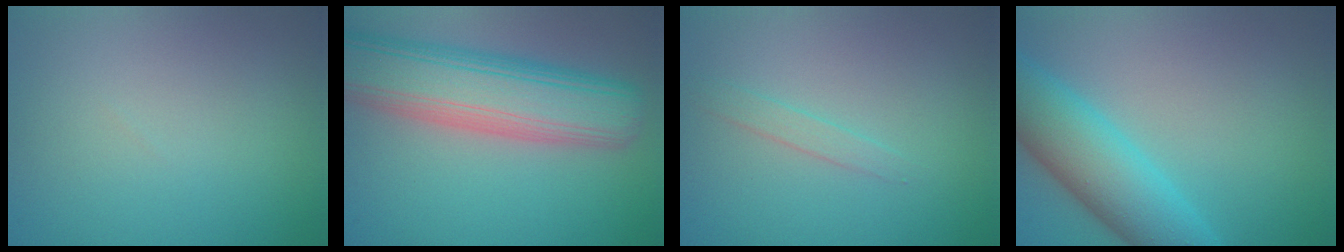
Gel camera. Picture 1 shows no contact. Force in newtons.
{"total": 10.4, "press": 10.3, "slide": 1.1}
{"total": 1.2, "press": 1.2, "slide": 0.1}
{"total": 7.4, "press": 7.4, "slide": 0.3}